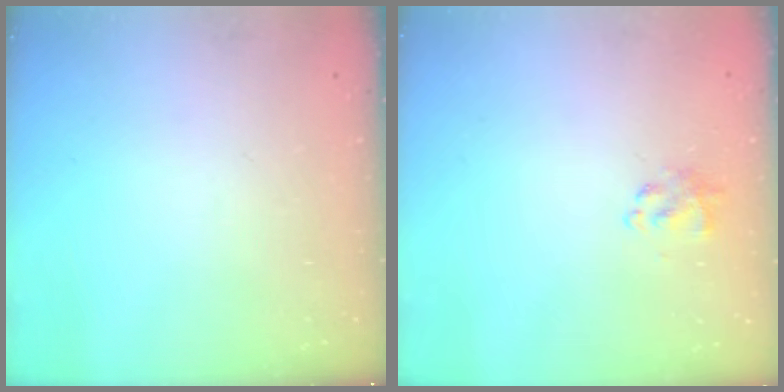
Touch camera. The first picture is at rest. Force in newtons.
{"total": 1.2, "press": 1.0, "slide": 0.6}